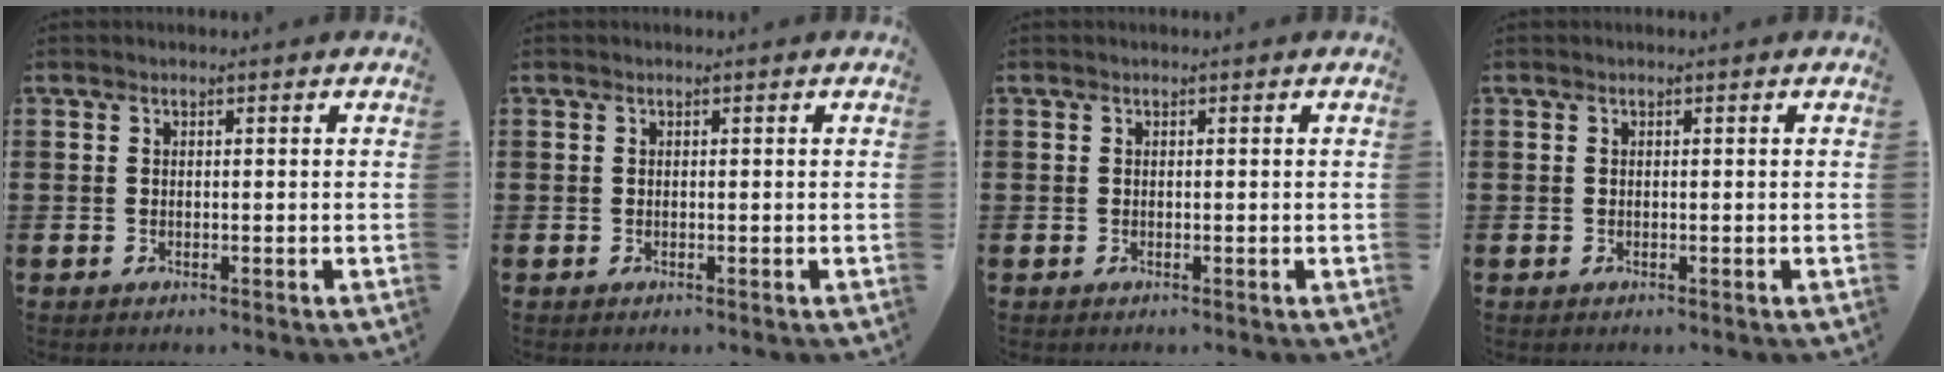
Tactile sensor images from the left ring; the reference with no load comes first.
{"total": 0.0}
{"total": 0.0}
{"total": 0.0}